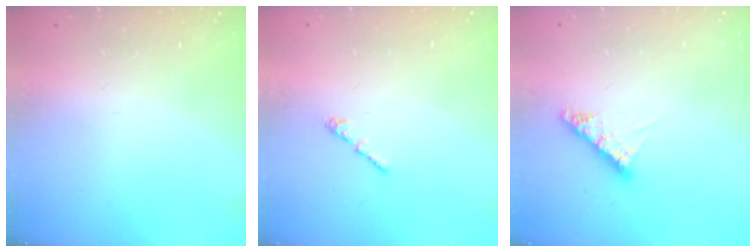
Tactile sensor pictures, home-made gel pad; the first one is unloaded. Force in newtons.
{"total": 0.7, "press": 0.6, "slide": 0.4}
{"total": 7.9, "press": 7.8, "slide": 0.6}